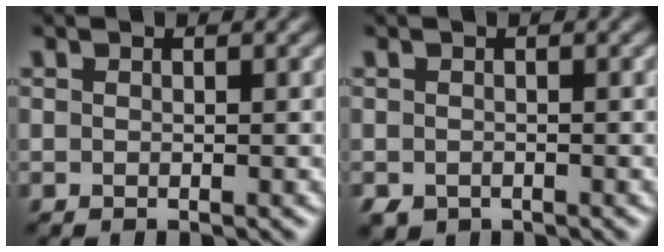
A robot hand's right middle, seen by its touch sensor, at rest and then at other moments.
{"total": 1.1, "force": [-0.7, 0.8, 0.3], "torque": [-0.005, -0.008, -0.014]}